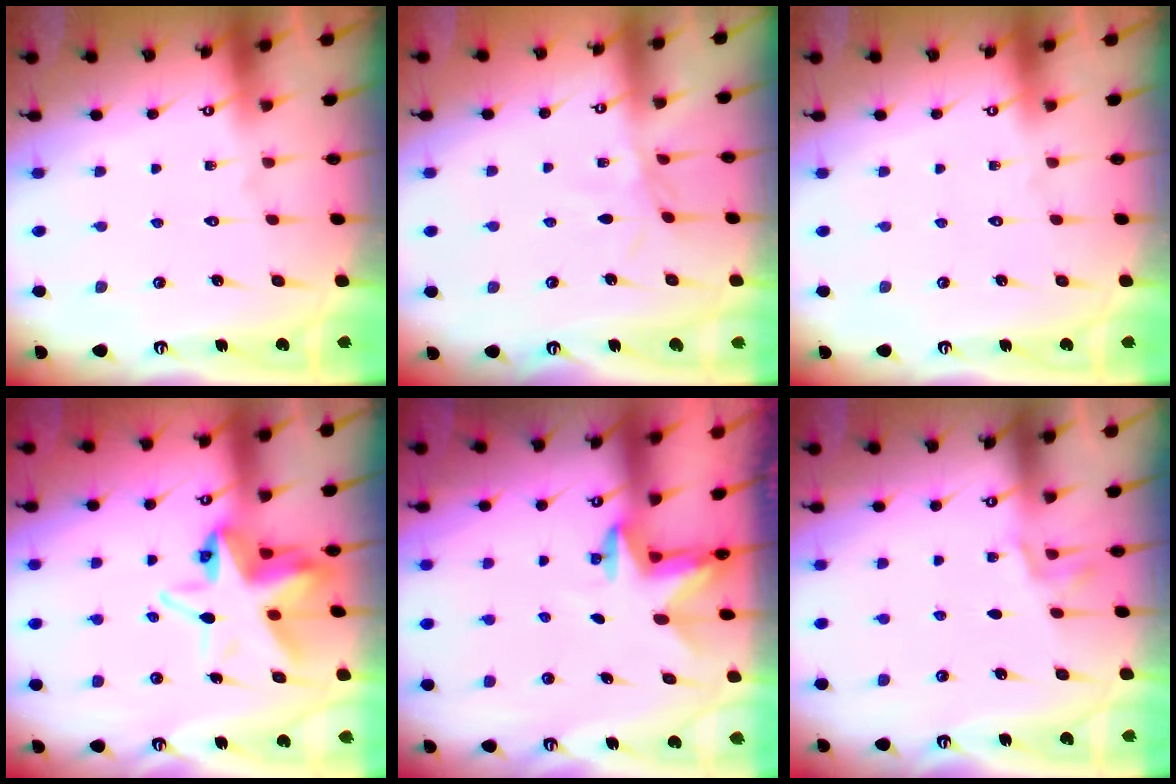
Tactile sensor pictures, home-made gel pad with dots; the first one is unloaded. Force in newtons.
{"total": 2.6, "press": 2.6, "slide": 0.4}
{"total": 0.0}
{"total": 10.1, "press": 9.9, "slide": 2.0}
{"total": 2.5, "press": 2.4, "slide": 0.5}
{"total": 1.8, "press": 0.9, "slide": 1.5}